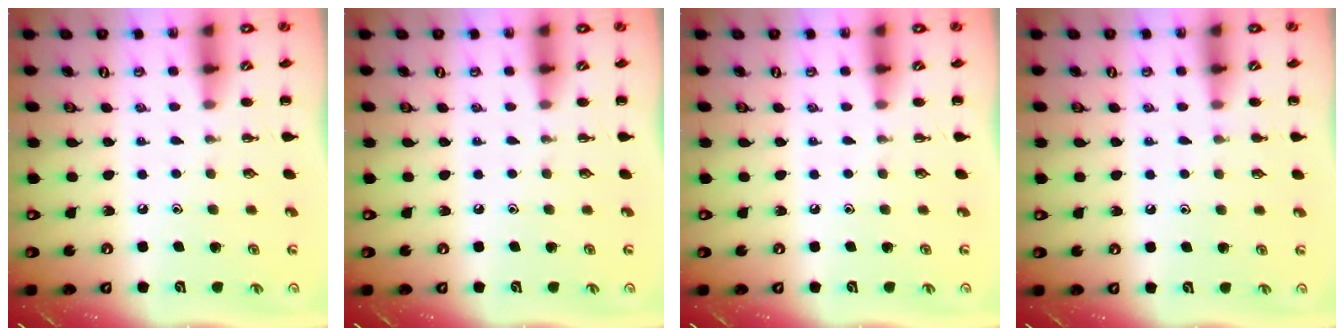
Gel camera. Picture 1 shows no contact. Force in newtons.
{"total": 0.0}
{"total": 0.0}
{"total": 3.6, "press": 3.4, "slide": 1.3}